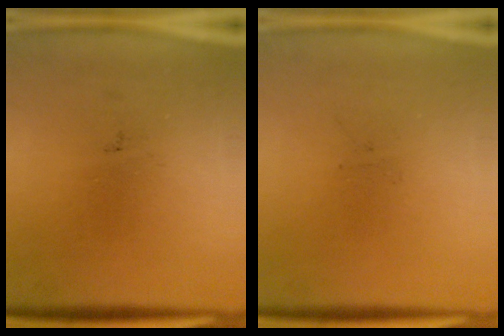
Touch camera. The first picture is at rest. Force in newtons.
{"total": 0.0}